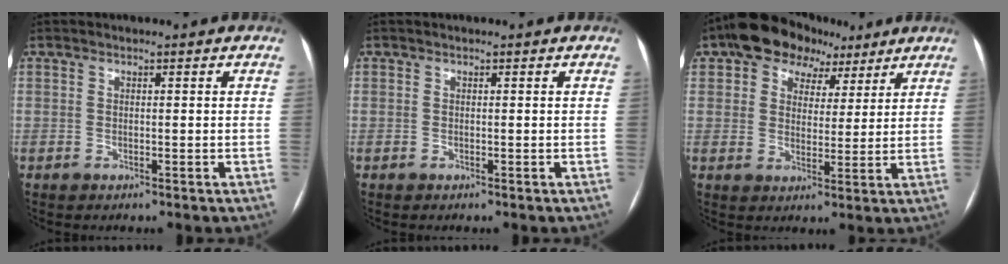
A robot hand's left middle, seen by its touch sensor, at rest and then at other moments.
{"total": 0.0}
{"total": 9.7, "force": [5.9, 6.6, 4.1], "torque": [-0.057, 0.039, 0.091]}